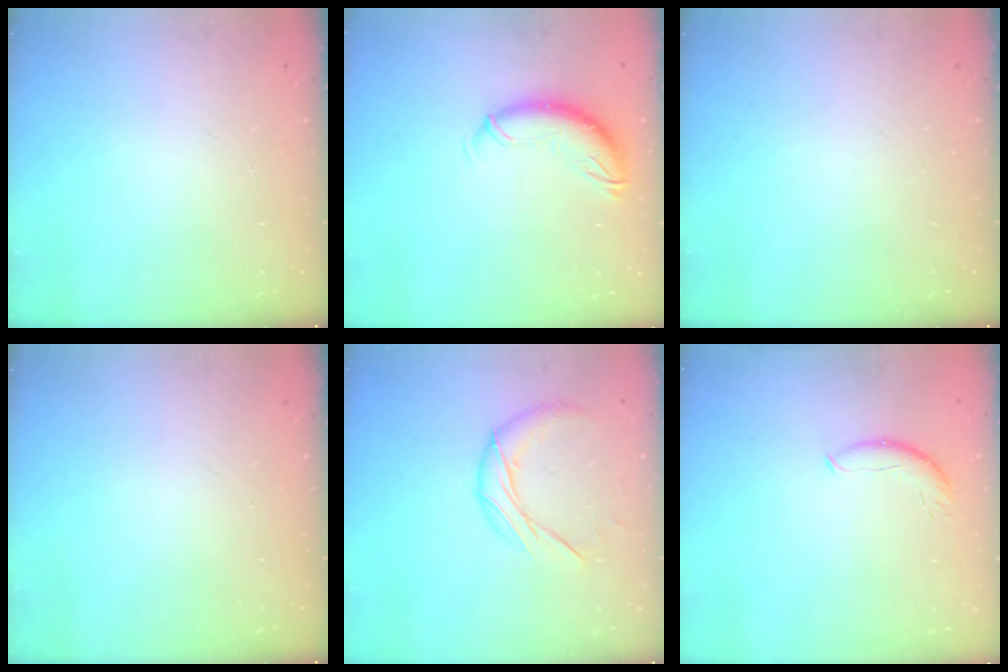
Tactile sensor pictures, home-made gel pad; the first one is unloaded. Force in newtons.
{"total": 10.9, "press": 10.9, "slide": 0.9}
{"total": 0.0}
{"total": 0.0}
{"total": 9.9, "press": 9.9, "slide": 0.3}
{"total": 6.8, "press": 6.8, "slide": 0.5}